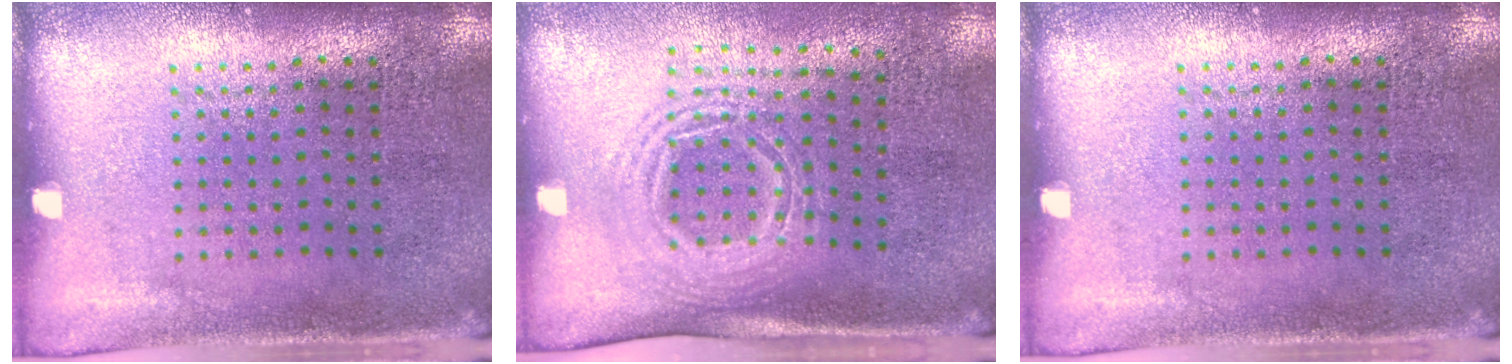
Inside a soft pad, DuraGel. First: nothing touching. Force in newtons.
{"total": 1.6, "press": 1.2, "slide": 1.0}
{"total": 0.0}